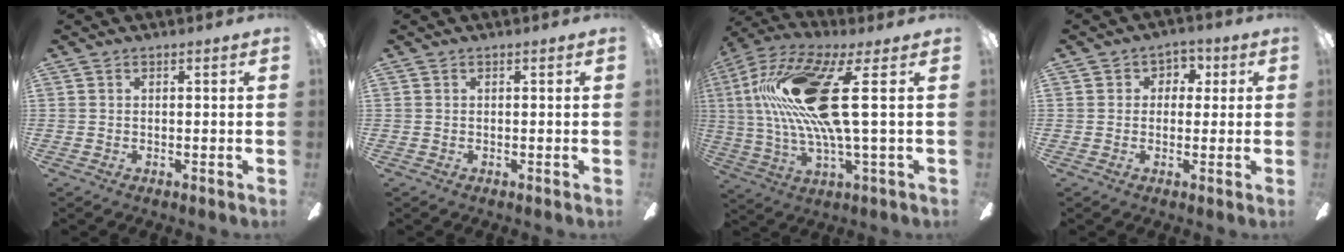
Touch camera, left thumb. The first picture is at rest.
{"total": 0.0}
{"total": 22.9, "force": [4.8, 6.2, 21.5], "torque": [-0.448, -0.018, 0.063]}
{"total": 3.8, "force": [-0.1, 3.6, 1.4], "torque": [-0.017, 0.014, -0.006]}